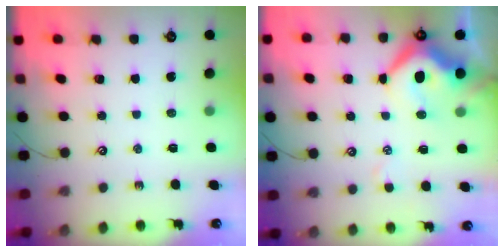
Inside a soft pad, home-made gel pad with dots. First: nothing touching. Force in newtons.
{"total": 8.9, "press": 8.7, "slide": 1.7}